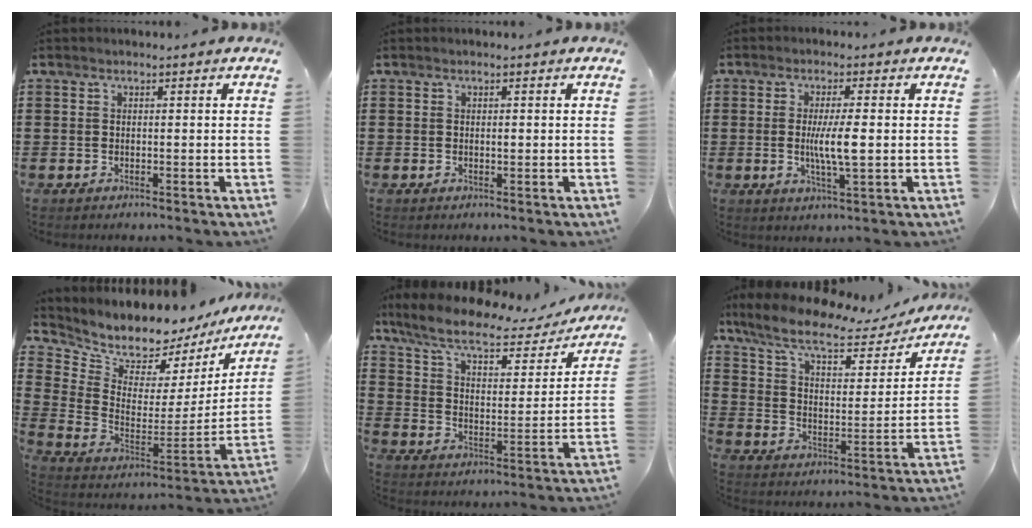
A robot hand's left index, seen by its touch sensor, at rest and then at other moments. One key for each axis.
{"total": 0.6, "fx": 0.1, "fy": 0.3, "fz": 0.6, "tx": -0.012, "ty": 0.000, "tz": 0.001}
{"total": 5.8, "fx": -0.1, "fy": 0.9, "fz": 5.7, "tx": -0.109, "ty": -0.003, "tz": -0.007}
{"total": 6.5, "fx": 6.1, "fy": 2.1, "fz": 0.0, "tx": -0.049, "ty": -0.061, "tz": 0.106}
{"total": 8.4, "fx": 6.4, "fy": 2.1, "fz": 5.0, "tx": -0.120, "ty": -0.025, "tz": 0.108}
{"total": 9.4, "fx": 7.2, "fy": 2.5, "fz": 5.5, "tx": -0.132, "ty": -0.026, "tz": 0.123}